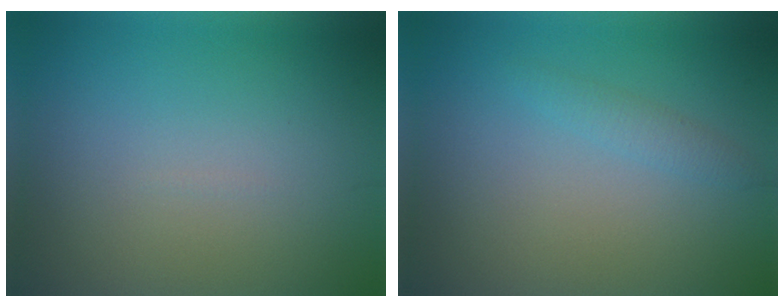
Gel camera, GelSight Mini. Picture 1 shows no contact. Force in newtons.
{"total": 1.3, "press": 1.3, "slide": 0.1}